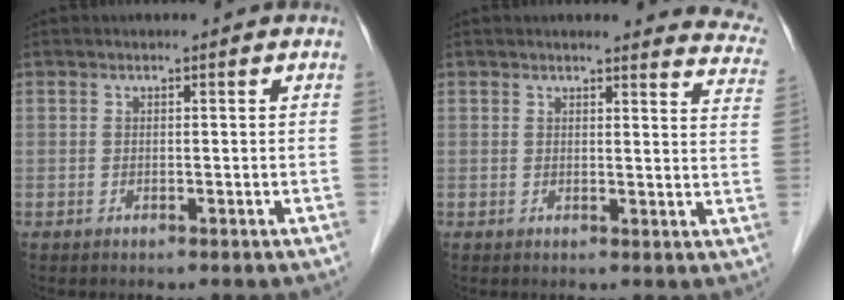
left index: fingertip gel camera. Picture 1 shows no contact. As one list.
[{"total": 10.5, "force": [10.2, 1.6, 2.1], "torque": [0.012, -0.054, 0.072]}]